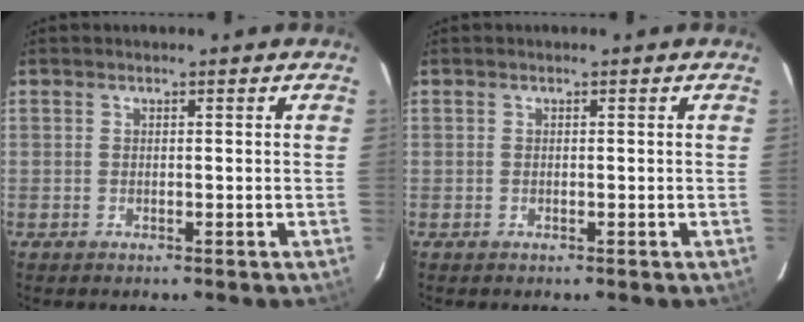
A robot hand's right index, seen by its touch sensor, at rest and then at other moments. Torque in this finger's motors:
{"motor_torque": [0.02, -0.01, 0.01, 0.00]}